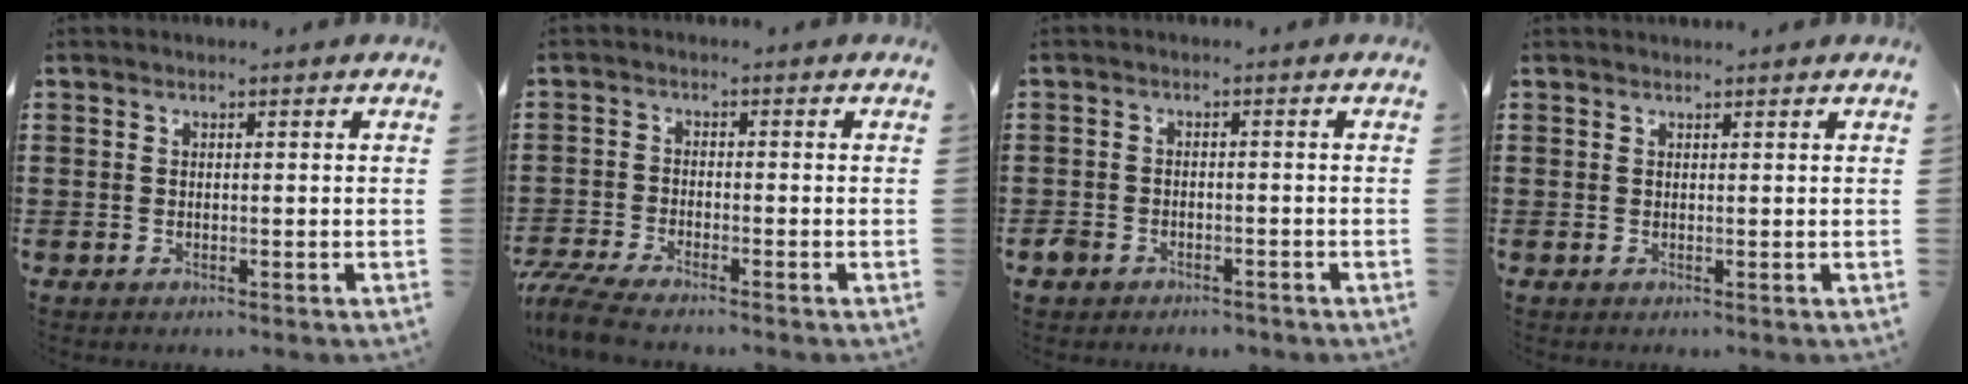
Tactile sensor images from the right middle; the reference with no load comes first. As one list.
[{"total": 4.5, "force": [-4.2, 0.3, 1.7], "torque": [-0.056, -0.016, -0.089]}, {"total": 2.3, "force": [-2.0, 1.1, 0.2], "torque": [-0.009, 0.003, -0.045]}, {"total": 0.7, "force": [0.6, -0.1, 0.1], "torque": [-0.002, 0.000, 0.012]}]